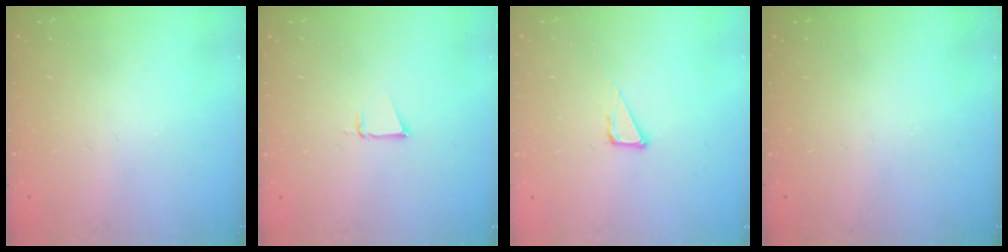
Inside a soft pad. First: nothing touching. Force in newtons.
{"total": 2.5, "press": 2.5, "slide": 0.1}
{"total": 3.3, "press": 3.3, "slide": 0.2}
{"total": 0.0}